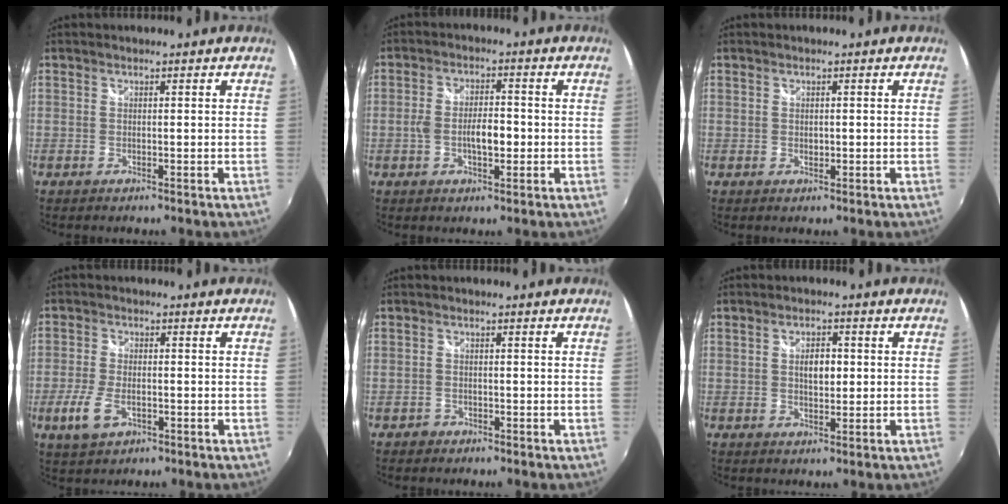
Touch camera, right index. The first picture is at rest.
{"total": 5.5, "force": [-1.3, 2.3, 4.8], "torque": [-0.090, 0.003, -0.023]}
{"total": 0.6, "force": [0.1, 0.5, 0.3], "torque": [-0.005, 0.000, 0.002]}
{"total": 6.4, "force": [-2.6, 3.3, 4.8], "torque": [-0.115, -0.010, -0.048]}
{"total": 1.4, "force": [-0.9, 1.0, 0.1], "torque": [-0.006, 0.000, -0.014]}
{"total": 3.7, "force": [0.5, 2.0, 3.1], "torque": [-0.049, 0.005, 0.008]}